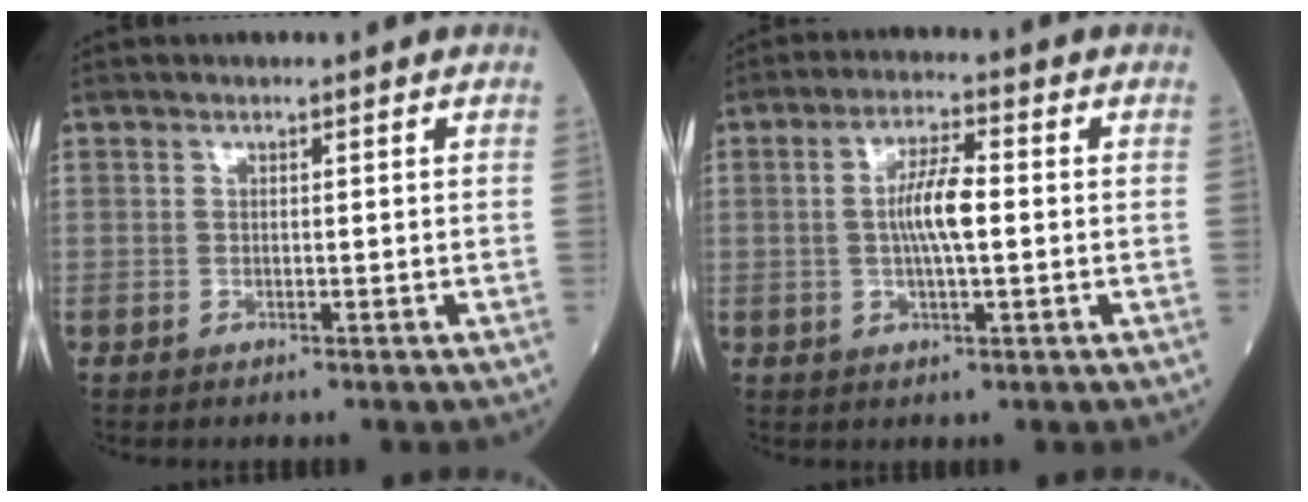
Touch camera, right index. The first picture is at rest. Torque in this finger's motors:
{"motor_torque": [0.94, 0.27, 0.34, 0.14]}